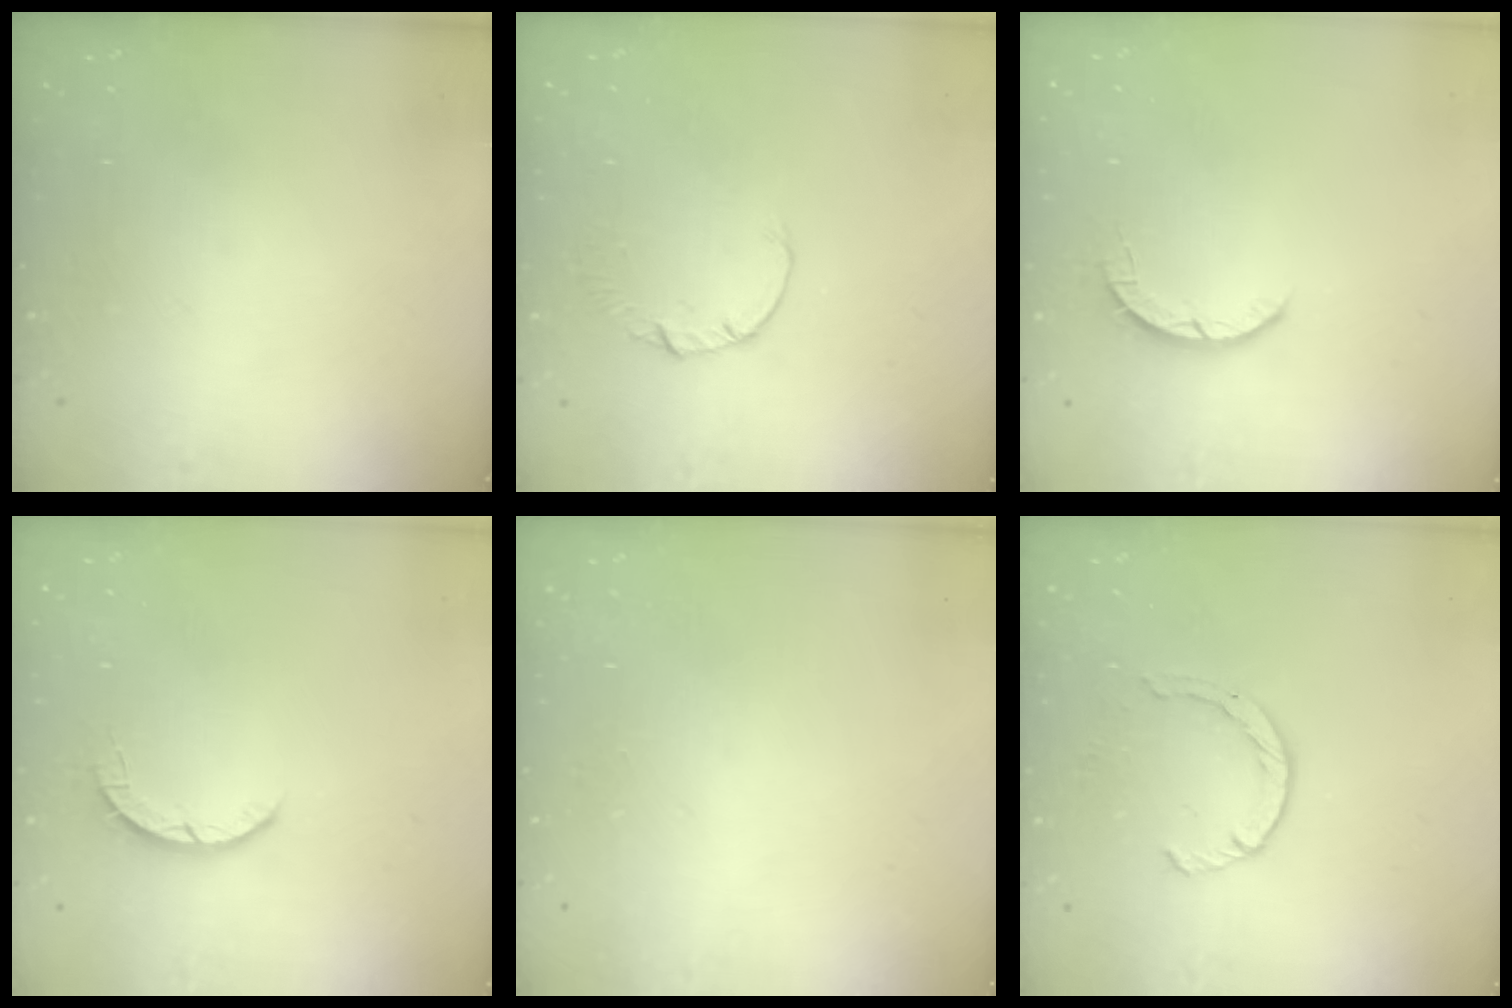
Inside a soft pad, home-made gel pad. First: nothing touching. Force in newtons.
{"total": 0.5, "press": 0.5, "slide": 0.1}
{"total": 2.5, "press": 2.4, "slide": 0.4}
{"total": 2.5, "press": 2.4, "slide": 0.4}
{"total": 2.6, "press": 2.6, "slide": 0.2}
{"total": 2.4, "press": 2.4, "slide": 0.2}